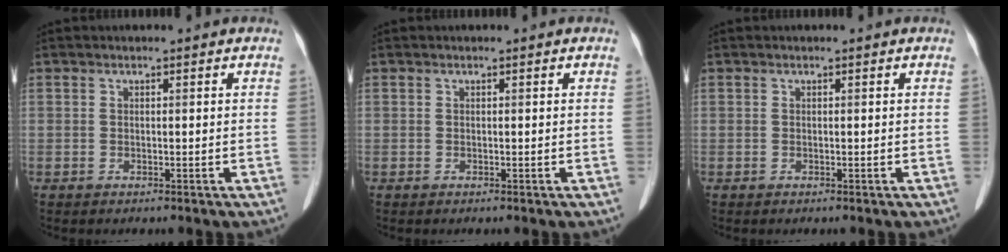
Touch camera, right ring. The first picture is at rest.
{"total": 0.0}
{"total": 0.0}